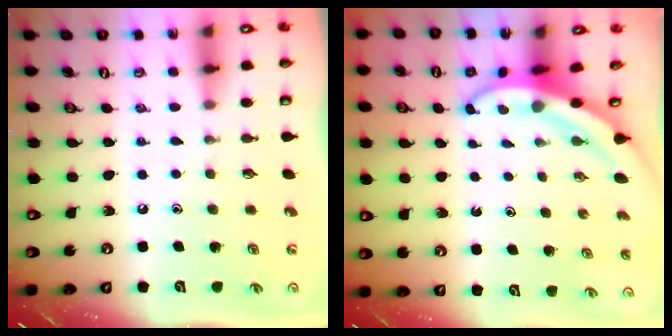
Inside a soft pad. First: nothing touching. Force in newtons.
{"total": 3.8, "press": 3.8, "slide": 0.5}